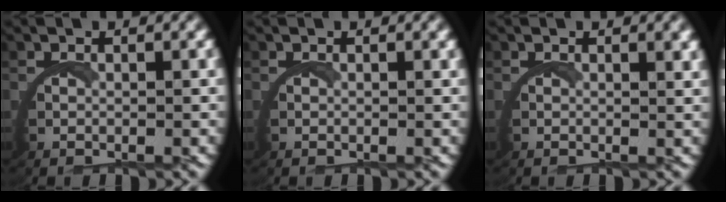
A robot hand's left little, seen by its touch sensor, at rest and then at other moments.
{"total": 0.0}
{"total": 0.8, "force": [0.6, 0.0, 0.5], "torque": [-0.012, -0.001, 0.008]}